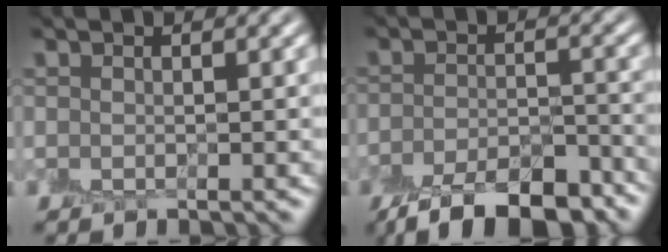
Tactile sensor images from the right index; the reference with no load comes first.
{"total": 9.3, "force": [-7.1, 3.2, 5.1], "torque": [-0.078, -0.017, -0.110]}